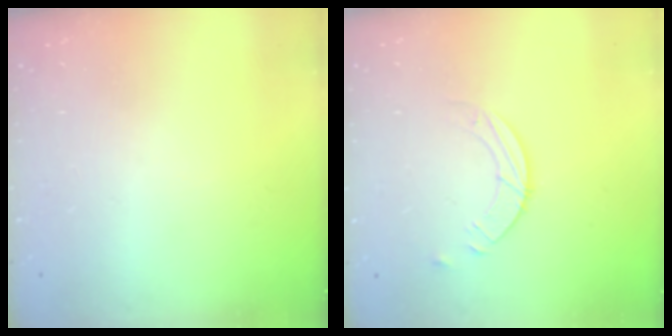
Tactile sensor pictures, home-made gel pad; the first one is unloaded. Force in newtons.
{"total": 3.7, "press": 3.7, "slide": 0.4}